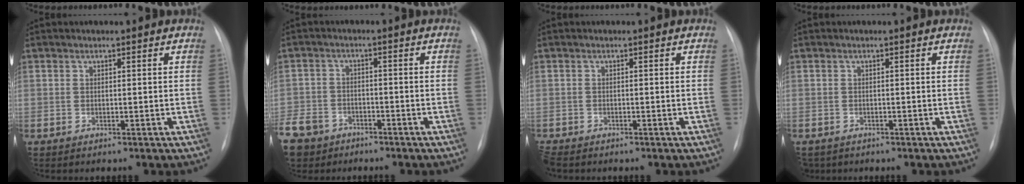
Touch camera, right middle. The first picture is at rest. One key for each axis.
{"total": 12.0, "fx": -7.6, "fy": 8.5, "fz": 3.6, "tx": -0.120, "ty": -0.004, "tz": -0.129}
{"total": 2.1, "fx": -1.8, "fy": 0.8, "fz": 0.7, "tx": -0.015, "ty": -0.005, "tz": -0.029}
{"total": 3.1, "fx": -2.3, "fy": 2.1, "fz": 0.5, "tx": -0.007, "ty": 0.001, "tz": -0.035}